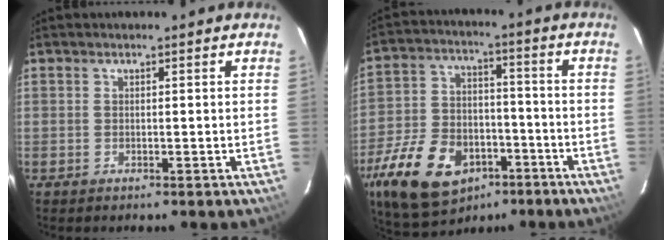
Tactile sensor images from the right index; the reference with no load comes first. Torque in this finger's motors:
{"motor_torque": [1.12, -1.02, 0.48, 0.14]}